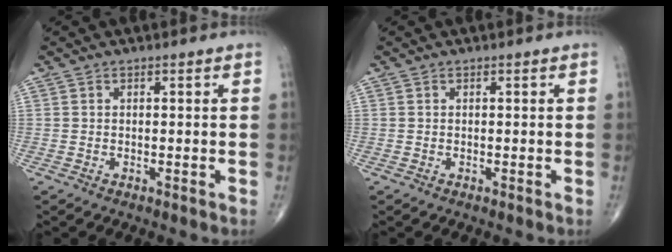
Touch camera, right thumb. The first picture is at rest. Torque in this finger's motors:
{"motor_torque": [0.00, 0.00, 0.02, 0.02, 0.00]}